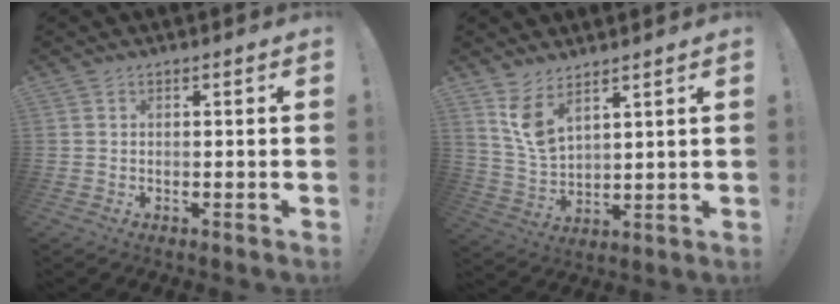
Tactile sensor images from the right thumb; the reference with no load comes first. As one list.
[{"total": 8.1, "force": [6.0, 3.2, 4.4], "torque": [-0.077, -0.037, 0.116]}]